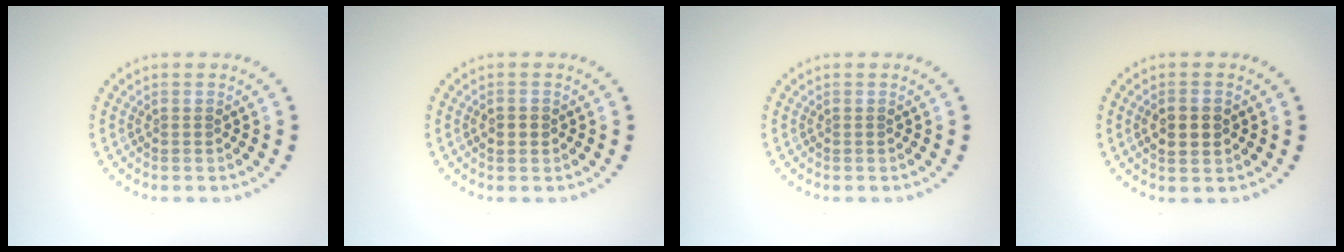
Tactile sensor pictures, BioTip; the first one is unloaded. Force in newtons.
{"total": 1.6, "press": 1.6, "slide": 0.1}
{"total": 0.0}
{"total": 2.6, "press": 2.6, "slide": 0.2}